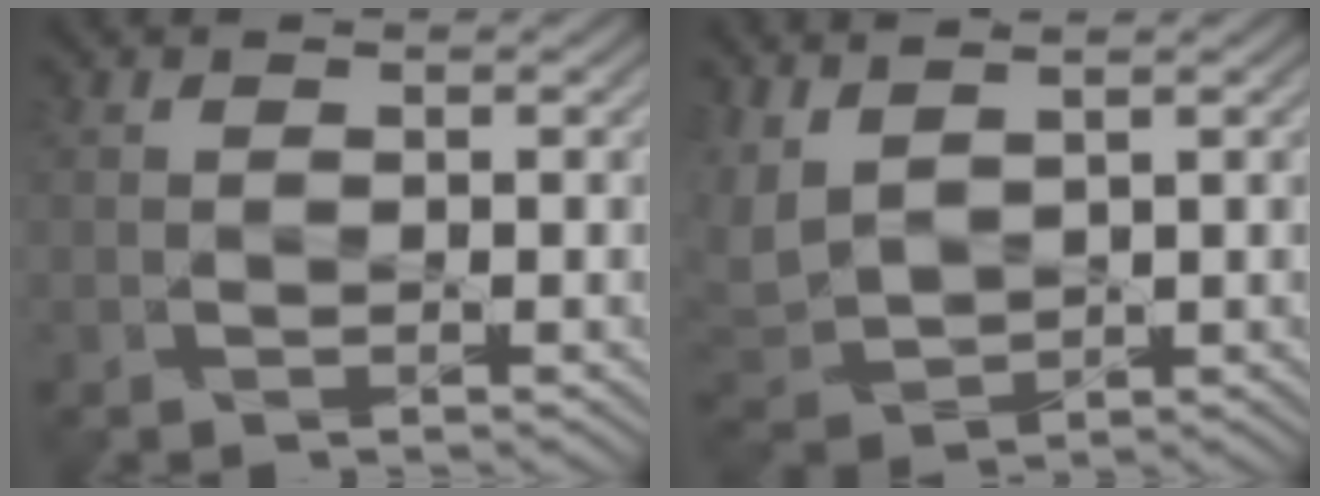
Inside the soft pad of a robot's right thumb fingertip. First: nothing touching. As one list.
[{"total": 5.3, "force": [2.8, 2.6, 3.7], "torque": [-0.125, 0.007, 0.060]}]